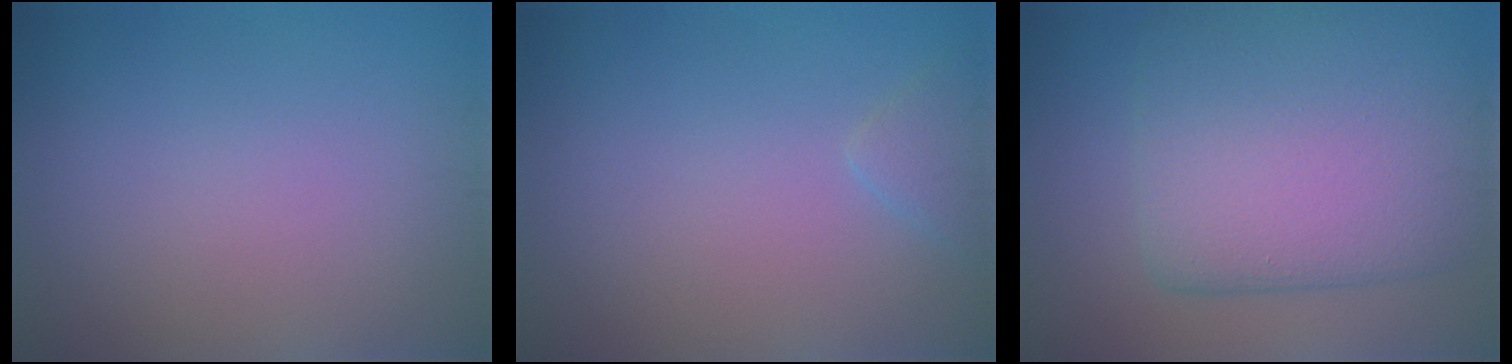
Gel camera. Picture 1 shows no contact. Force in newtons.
{"total": 1.4, "press": 1.4, "slide": 0.2}
{"total": 11.0, "press": 10.9, "slide": 0.9}